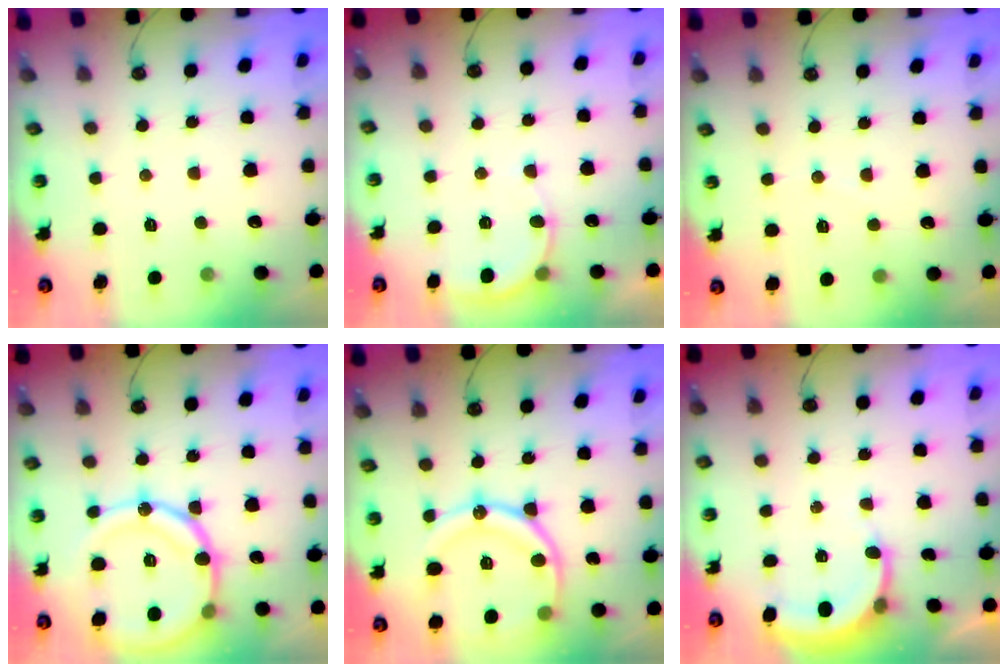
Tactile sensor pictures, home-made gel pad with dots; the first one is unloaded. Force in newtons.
{"total": 6.0, "press": 6.0, "slide": 0.9}
{"total": 2.1, "press": 2.1, "slide": 0.2}
{"total": 19.2, "press": 18.9, "slide": 3.4}
{"total": 17.7, "press": 17.6, "slide": 1.5}
{"total": 5.1, "press": 5.0, "slide": 0.8}